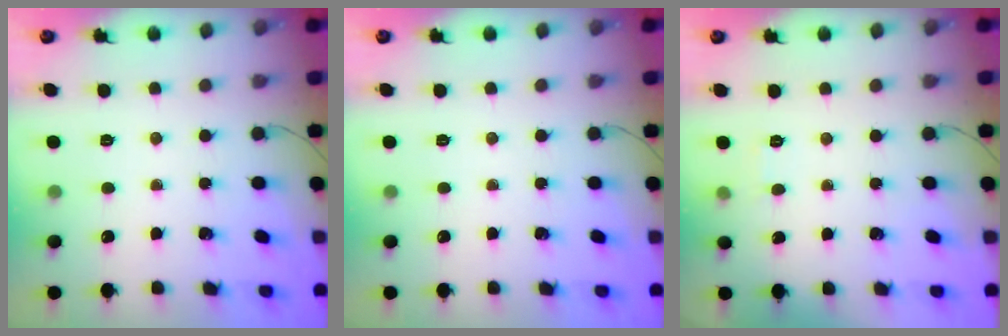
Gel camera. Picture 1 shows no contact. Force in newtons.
{"total": 0.0}
{"total": 1.9, "press": 1.4, "slide": 1.3}